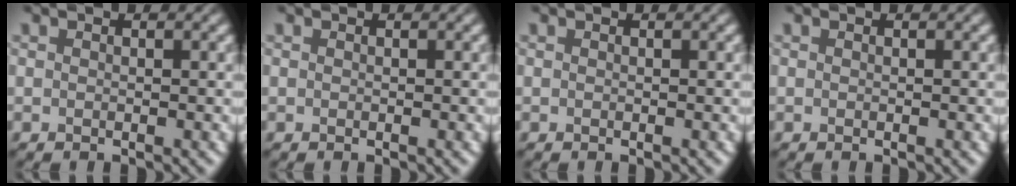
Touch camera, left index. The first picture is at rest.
{"total": 0.0}
{"total": 0.0}
{"total": 0.0}